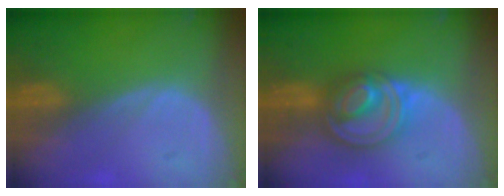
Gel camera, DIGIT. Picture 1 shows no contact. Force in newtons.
{"total": 8.0, "press": 6.9, "slide": 4.0}